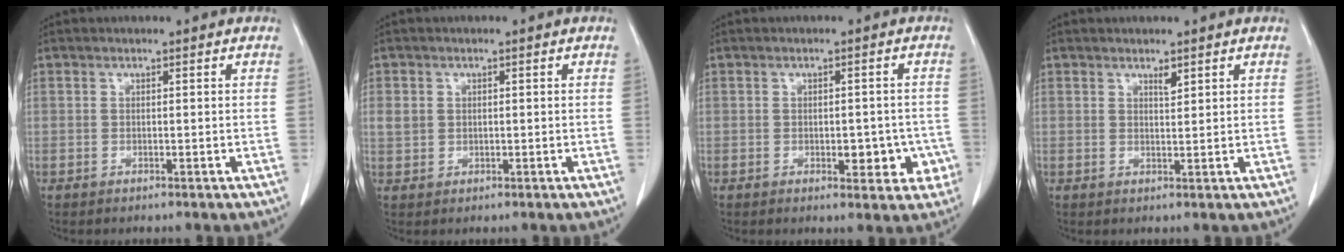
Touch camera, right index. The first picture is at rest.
{"total": 2.5, "force": [0.2, 2.2, 1.2], "torque": [-0.030, 0.010, 0.010]}
{"total": 5.0, "force": [-1.5, 2.6, 4.0], "torque": [-0.036, 0.006, -0.015]}
{"total": 1.2, "force": [0.9, 0.3, 0.8], "torque": [-0.015, -0.006, 0.017]}